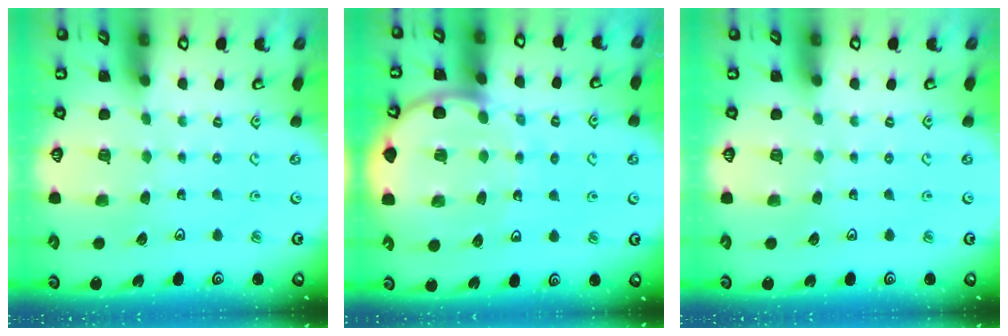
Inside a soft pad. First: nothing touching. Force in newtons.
{"total": 8.9, "press": 8.8, "slide": 1.1}
{"total": 0.0}